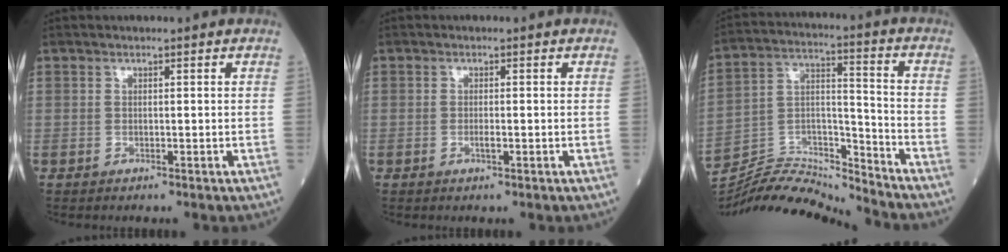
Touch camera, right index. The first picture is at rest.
{"total": 1.0, "force": [-0.3, 0.1, 1.0], "torque": [-0.021, -0.001, -0.006]}
{"total": 14.1, "force": [-14.1, -0.7, 1.0], "torque": [-0.024, 0.041, -0.255]}